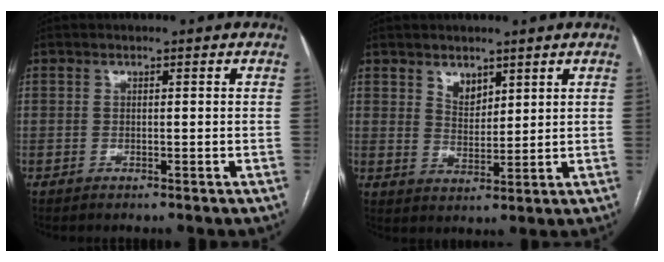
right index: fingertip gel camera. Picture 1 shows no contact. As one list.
[{"total": 3.7, "force": [2.6, 2.1, 1.7], "torque": [-0.030, -0.005, 0.054]}]